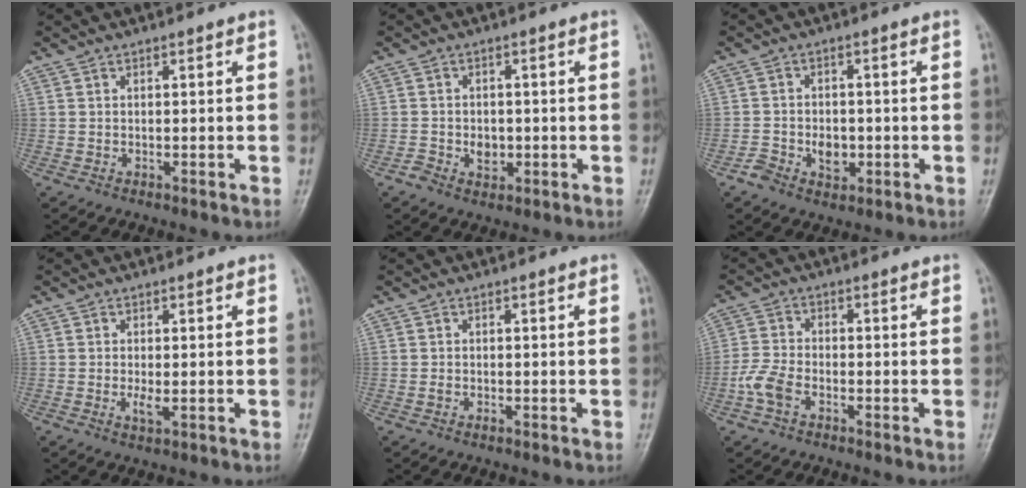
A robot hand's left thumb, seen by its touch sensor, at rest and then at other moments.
{"total": 3.5, "force": [-1.0, 2.8, 1.9], "torque": [-0.017, 0.003, -0.013]}
{"total": 5.2, "force": [-1.8, 3.8, 3.0], "torque": [-0.036, 0.010, -0.027]}
{"total": 2.0, "force": [-0.2, 0.7, 1.9], "torque": [-0.037, -0.006, -0.002]}
{"total": 0.5, "force": [-0.3, 0.2, 0.4], "torque": [-0.008, 0.006, -0.002]}
{"total": 4.9, "force": [-2.6, 2.8, 3.1], "torque": [-0.070, 0.011, -0.057]}